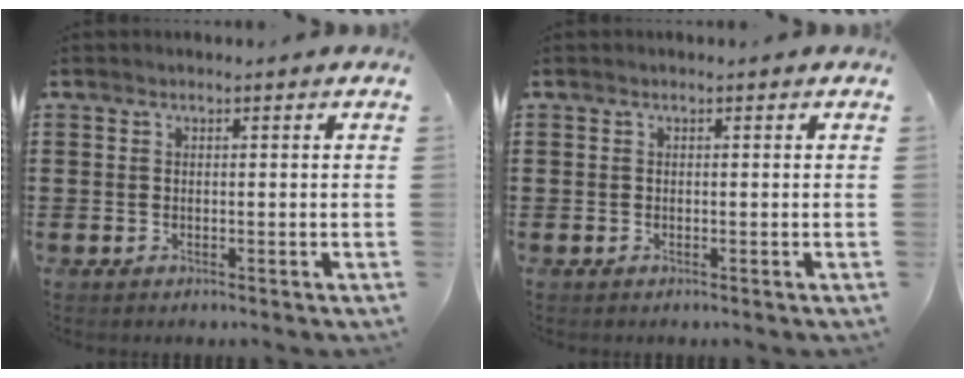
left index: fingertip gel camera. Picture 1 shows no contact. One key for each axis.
{"total": 0.0}